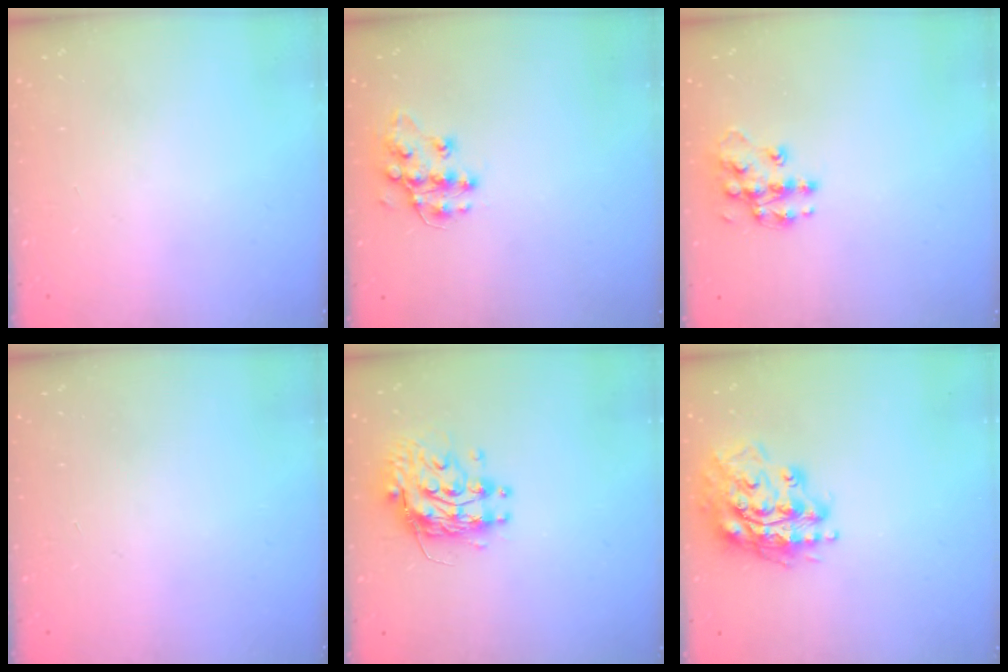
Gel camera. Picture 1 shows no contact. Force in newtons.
{"total": 11.3, "press": 11.3, "slide": 0.2}
{"total": 11.3, "press": 11.3, "slide": 0.7}
{"total": 0.0}
{"total": 10.8, "press": 10.7, "slide": 0.9}
{"total": 18.0, "press": 17.8, "slide": 2.5}